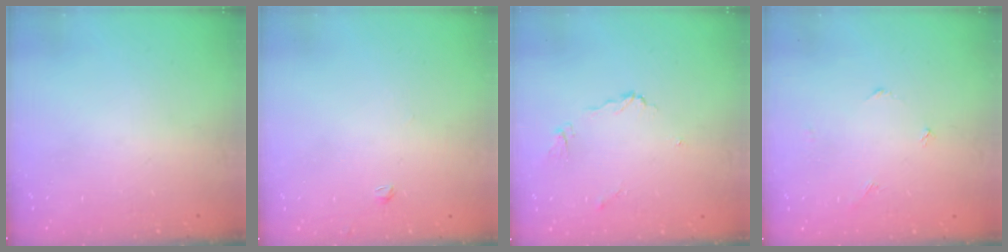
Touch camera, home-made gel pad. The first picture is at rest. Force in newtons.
{"total": 1.4, "press": 1.3, "slide": 0.4}
{"total": 4.2, "press": 4.2, "slide": 0.7}
{"total": 1.8, "press": 1.8, "slide": 0.2}